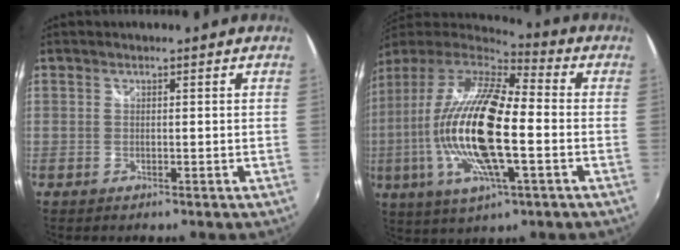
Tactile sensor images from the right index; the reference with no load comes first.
{"total": 21.4, "force": [-2.5, 5.9, 20.5], "torque": [-0.385, -0.017, -0.058]}